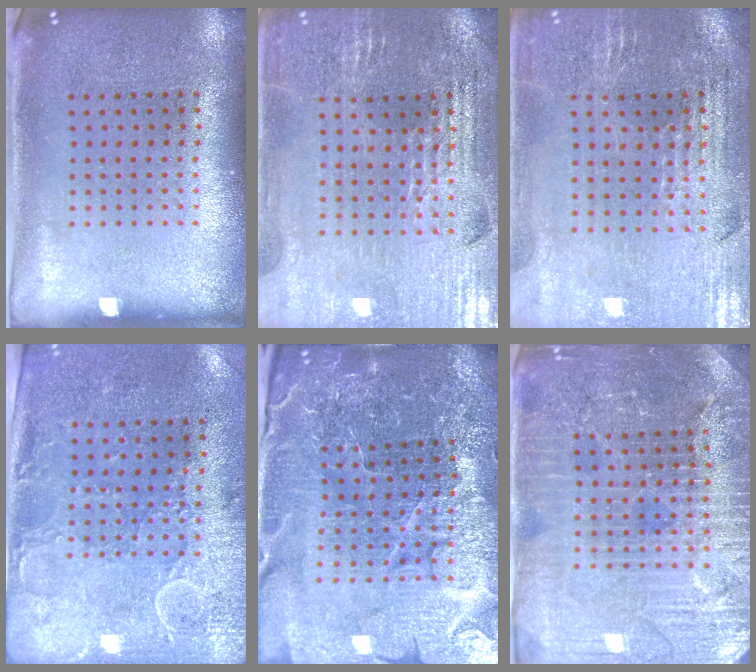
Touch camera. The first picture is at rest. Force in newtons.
{"total": 2.8, "press": 2.8, "slide": 0.5}
{"total": 1.3, "press": 1.3, "slide": 0.3}
{"total": 2.9, "press": 2.4, "slide": 1.7}
{"total": 5.5, "press": 5.2, "slide": 1.9}
{"total": 4.4, "press": 4.2, "slide": 1.5}